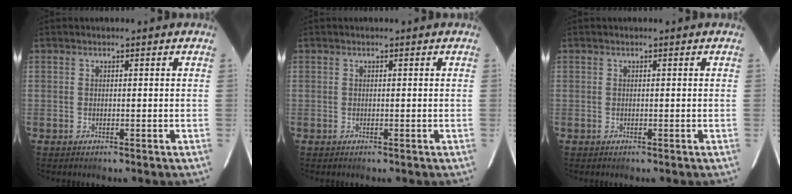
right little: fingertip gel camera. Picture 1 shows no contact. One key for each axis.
{"total": 0.0}
{"total": 0.0}